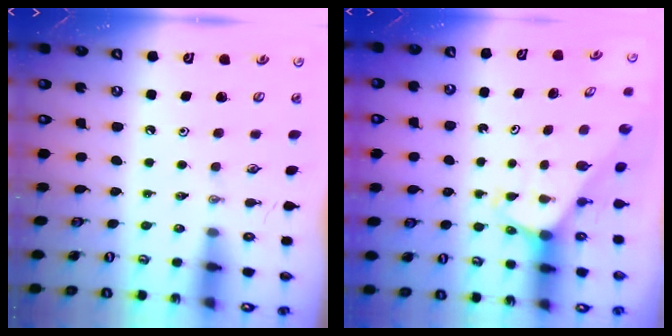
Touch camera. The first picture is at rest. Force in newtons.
{"total": 1.9, "press": 1.9, "slide": 0.2}